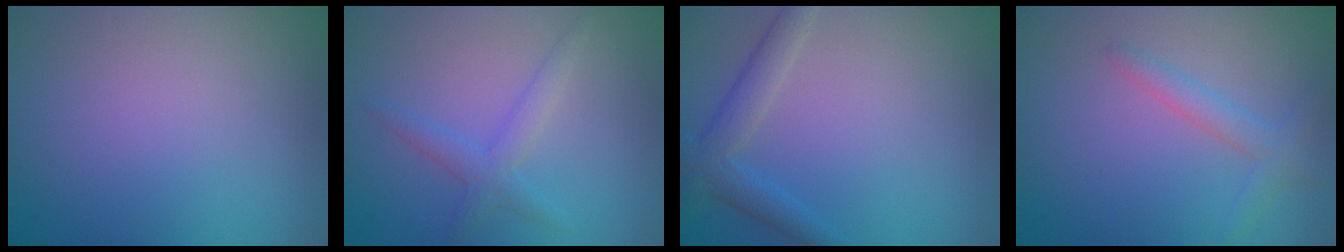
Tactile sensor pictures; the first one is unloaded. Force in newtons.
{"total": 2.2, "press": 2.2, "slide": 0.1}
{"total": 3.0, "press": 3.0, "slide": 0.1}
{"total": 2.2, "press": 2.2, "slide": 0.1}